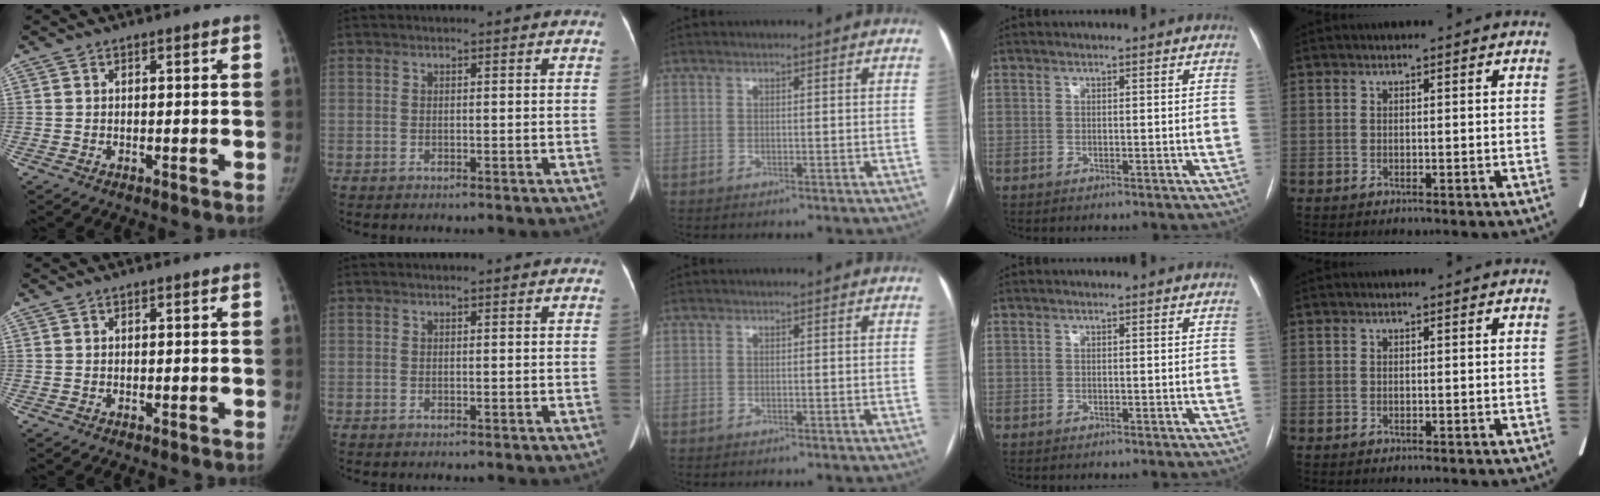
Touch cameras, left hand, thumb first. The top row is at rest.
{}